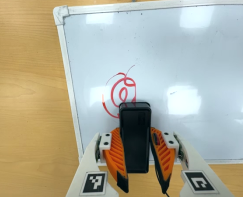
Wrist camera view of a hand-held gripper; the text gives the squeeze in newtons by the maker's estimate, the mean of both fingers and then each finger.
{"total": 9.1, "left": 6.8, "right": 11.4}